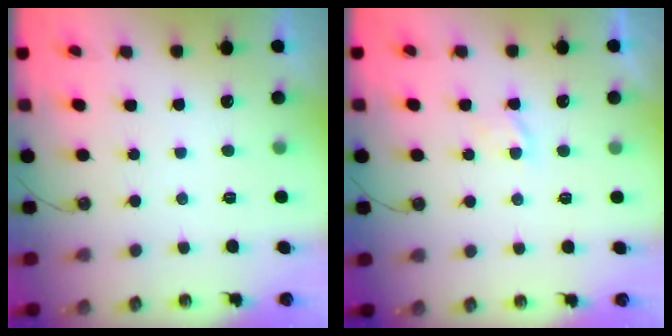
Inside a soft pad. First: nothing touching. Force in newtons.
{"total": 2.8, "press": 2.8, "slide": 0.4}